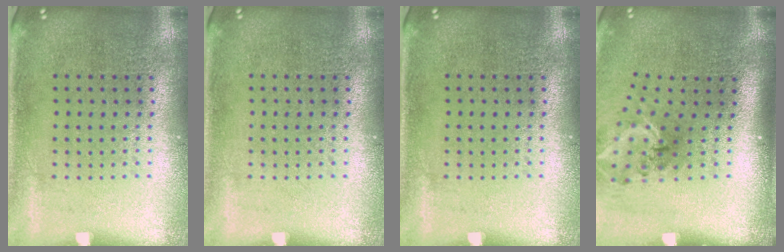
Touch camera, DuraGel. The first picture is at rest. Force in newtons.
{"total": 0.0}
{"total": 0.0}
{"total": 1.9, "press": 1.3, "slide": 1.4}